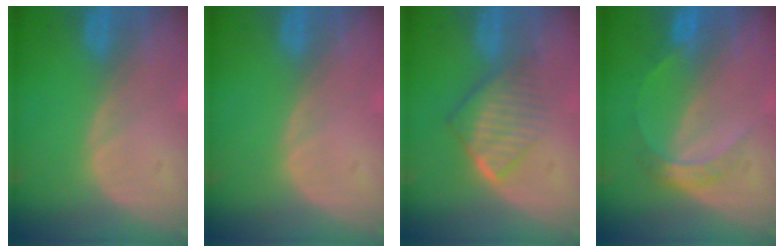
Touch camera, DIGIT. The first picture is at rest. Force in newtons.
{"total": 0.5, "press": 0.1, "slide": 0.5}
{"total": 6.6, "press": 5.9, "slide": 3.0}
{"total": 4.8, "press": 4.4, "slide": 1.8}